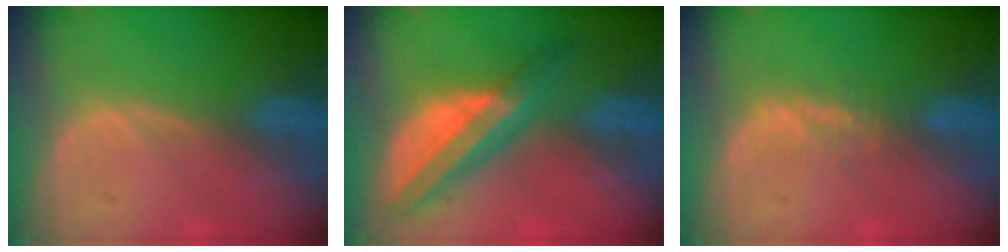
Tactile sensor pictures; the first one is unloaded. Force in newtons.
{"total": 7.8, "press": 6.6, "slide": 4.1}
{"total": 1.9, "press": 1.8, "slide": 0.5}